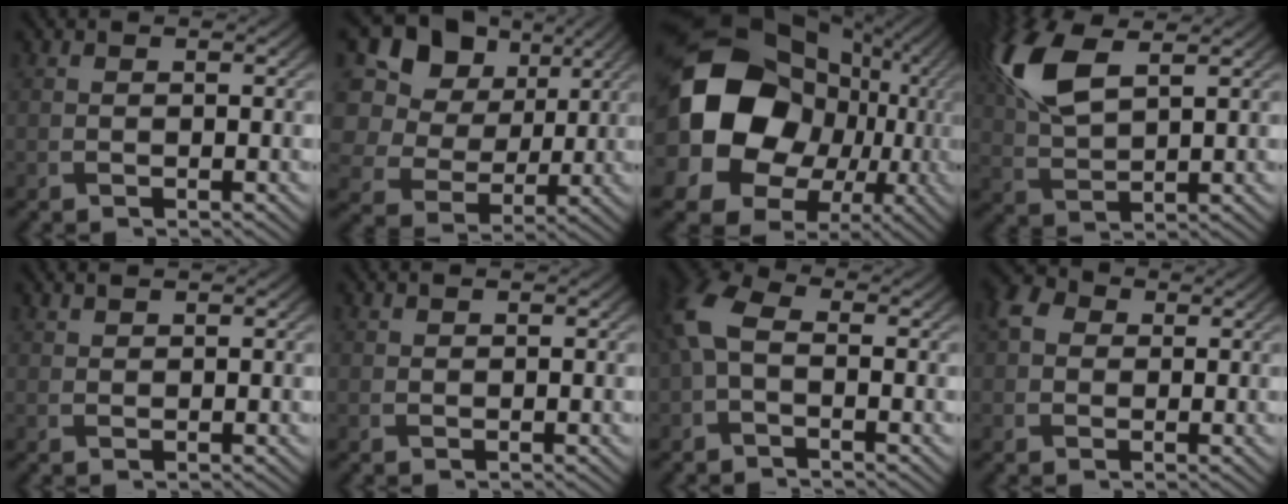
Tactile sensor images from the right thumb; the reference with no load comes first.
{"total": 13.7, "force": [4.8, 11.0, 6.7], "torque": [-0.199, 0.033, 0.088]}
{"total": 23.1, "force": [1.5, 19.8, 11.7], "torque": [-0.266, -0.051, 0.038]}
{"total": 10.1, "force": [4.3, 4.4, 8.0], "torque": [-0.211, 0.020, 0.085]}
{"total": 0.9, "force": [0.9, 0.0, 0.3], "torque": [-0.011, 0.004, 0.020]}
{"total": 0.0}
{"total": 5.7, "force": [-0.6, 3.3, 4.6], "torque": [-0.119, 0.013, -0.029]}
{"total": 3.3, "force": [0.3, 2.8, 1.7], "torque": [-0.043, 0.005, -0.005]}